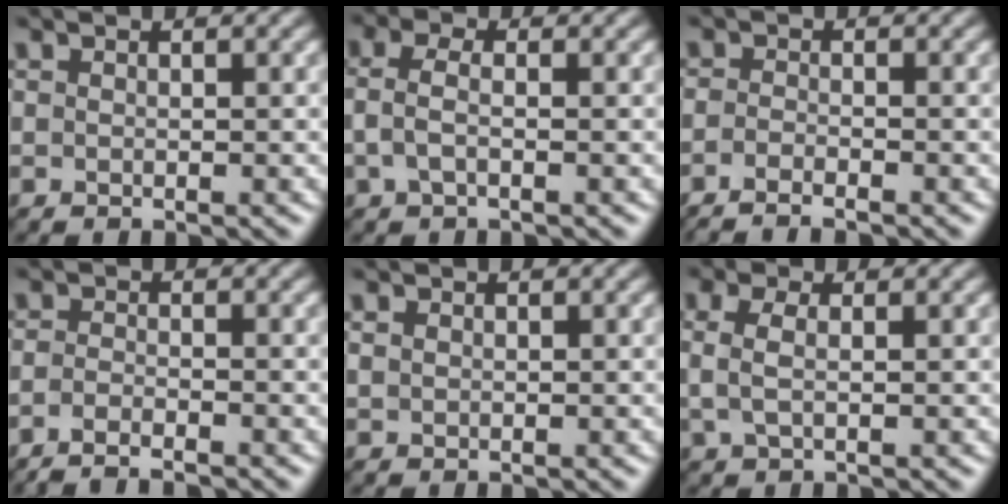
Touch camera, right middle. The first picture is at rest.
{"total": 2.2, "force": [-0.3, 1.0, 2.0], "torque": [-0.050, 0.002, -0.011]}
{"total": 2.7, "force": [-1.9, 0.6, 1.9], "torque": [-0.037, -0.007, -0.040]}
{"total": 2.7, "force": [-2.1, 0.5, 1.7], "torque": [-0.031, -0.004, -0.046]}
{"total": 0.7, "force": [0.2, 0.5, 0.3], "torque": [-0.007, -0.001, 0.005]}
{"total": 2.1, "force": [0.4, 1.0, 1.8], "torque": [-0.043, 0.005, 0.004]}